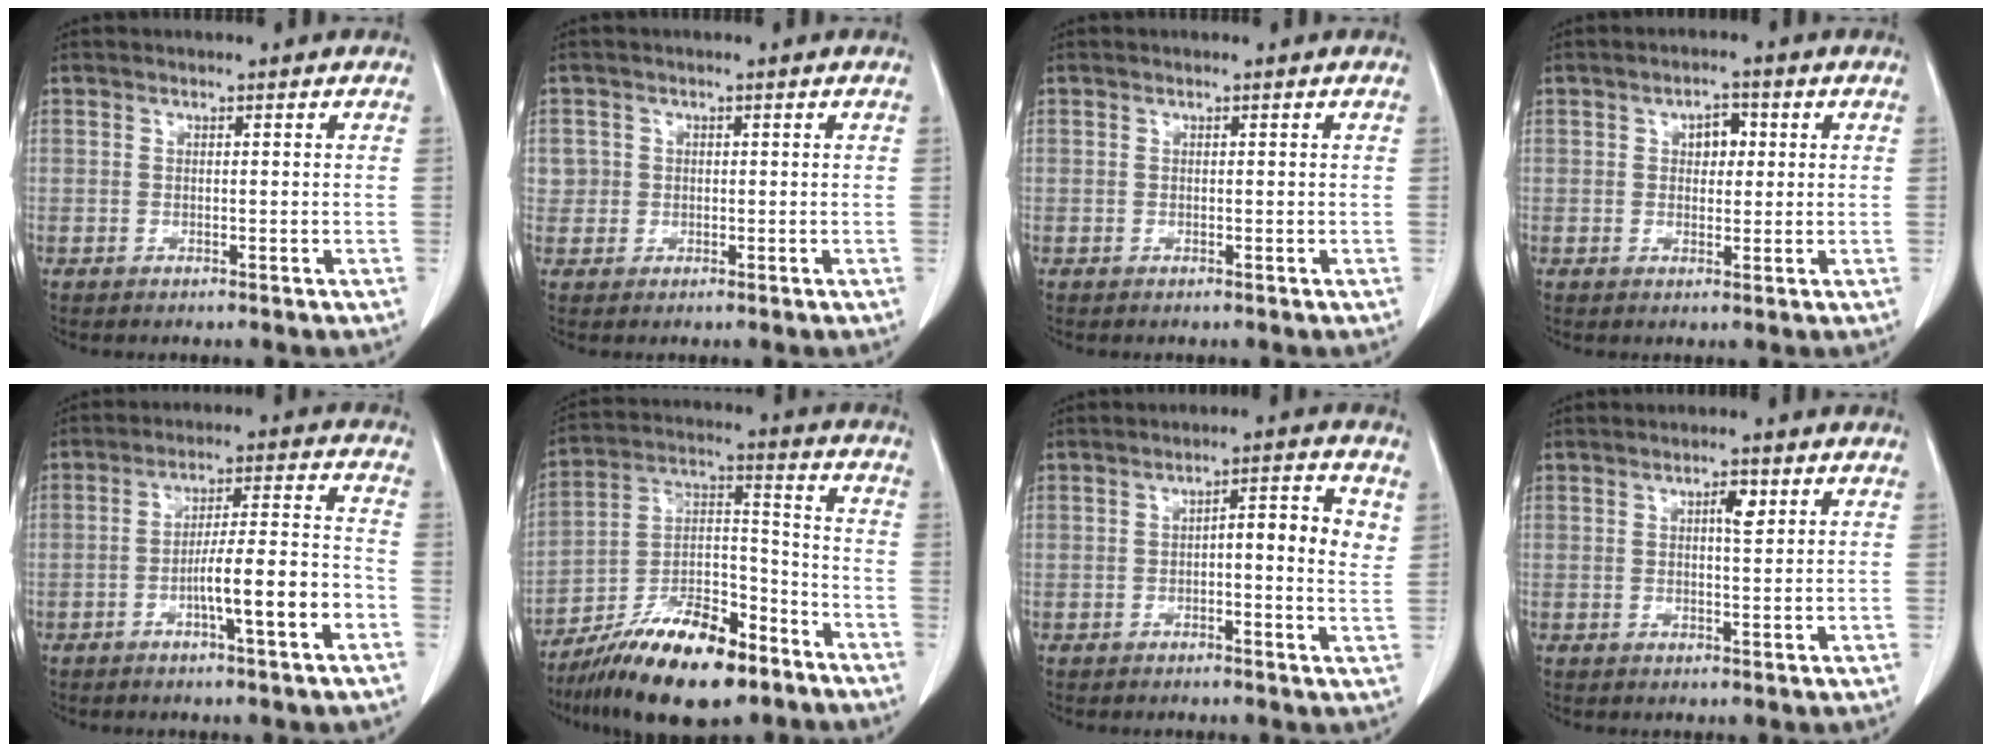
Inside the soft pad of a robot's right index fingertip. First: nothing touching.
{"total": 2.1, "force": [0.4, 2.1, -0.1], "torque": [0.021, 0.007, 0.005]}
{"total": 0.0}
{"total": 3.2, "force": [0.8, 2.0, 2.4], "torque": [-0.033, 0.008, 0.012]}
{"total": 9.7, "force": [-3.7, 0.4, 8.9], "torque": [-0.144, 0.013, -0.057]}
{"total": 18.2, "force": [-12.8, 5.6, 11.6], "torque": [-0.209, 0.015, -0.219]}
{"total": 6.6, "force": [1.2, 1.6, 6.3], "torque": [-0.083, 0.013, 0.011]}
{"total": 2.6, "force": [1.0, 0.7, 2.3], "torque": [-0.040, -0.001, 0.016]}